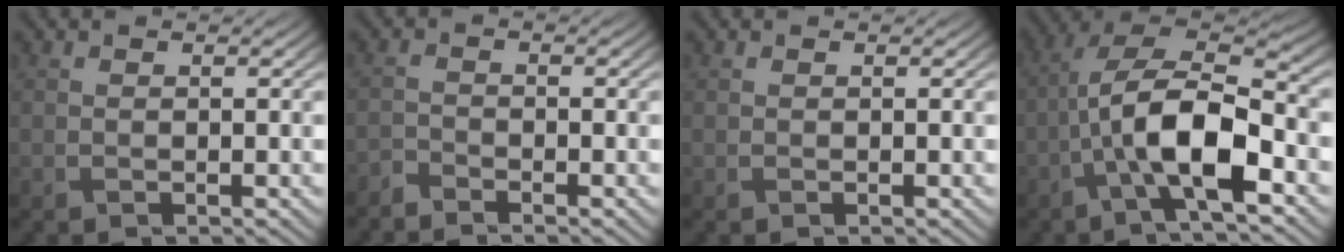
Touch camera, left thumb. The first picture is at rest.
{"total": 2.0, "force": [-2.0, 0.2, 0.3], "torque": [-0.008, -0.006, -0.049]}
{"total": 0.0}
{"total": 11.7, "force": [-3.9, 4.3, 10.1], "torque": [-0.191, 0.007, -0.079]}